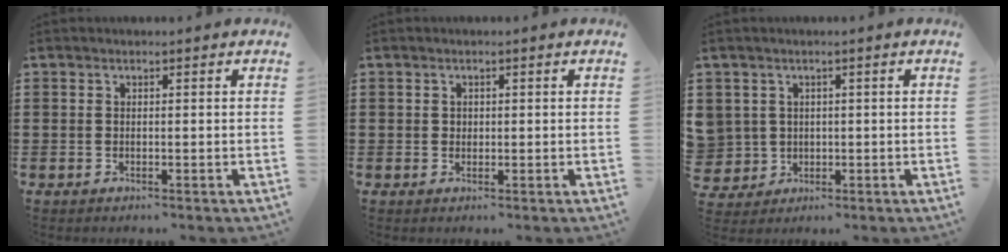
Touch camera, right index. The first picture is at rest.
{"total": 0.7, "force": [0.3, 0.6, 0.2], "torque": [-0.006, 0.003, 0.007]}
{"total": 3.3, "force": [0.6, 3.2, -0.3], "torque": [-0.011, 0.012, 0.010]}